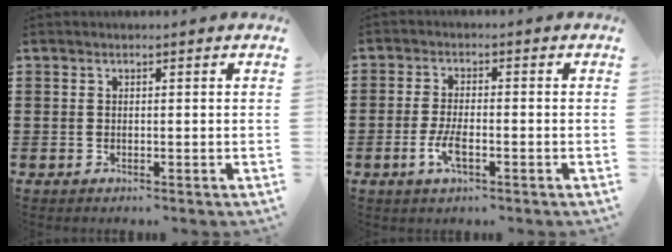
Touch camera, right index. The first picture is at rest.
{"total": 4.2, "force": [-1.6, 1.4, 3.6], "torque": [-0.073, 0.000, -0.032]}